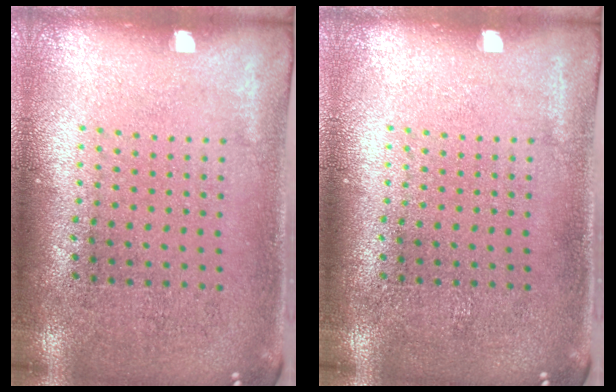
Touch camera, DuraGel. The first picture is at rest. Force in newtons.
{"total": 0.0}